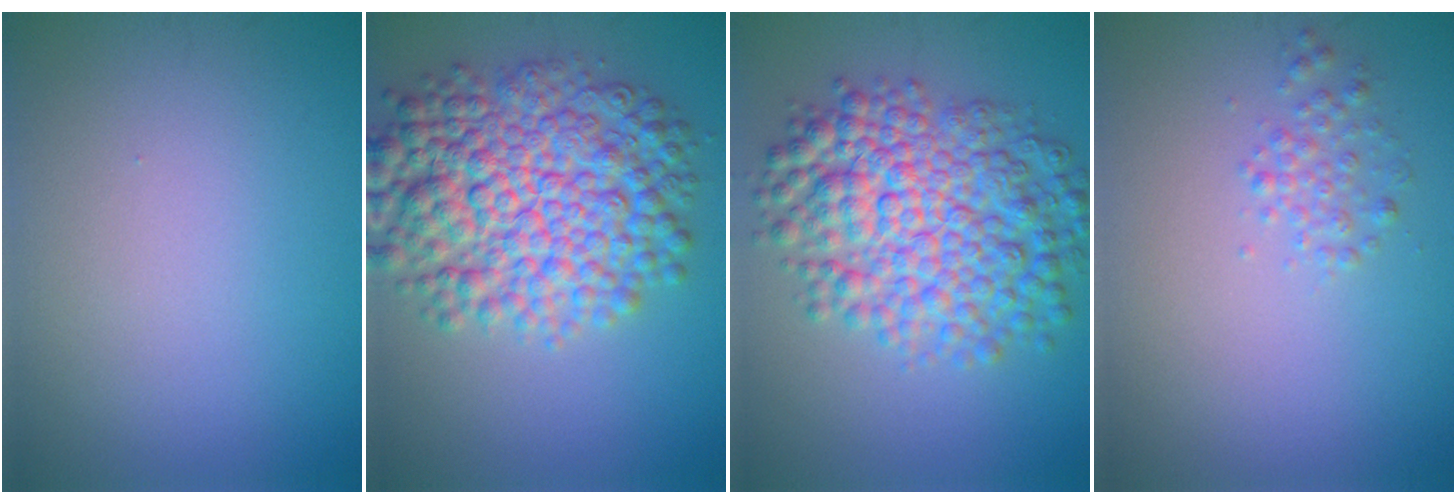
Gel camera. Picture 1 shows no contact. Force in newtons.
{"total": 10.5, "press": 10.5, "slide": 0.1}
{"total": 9.1, "press": 9.1, "slide": 0.1}
{"total": 1.5, "press": 1.5, "slide": 0.0}